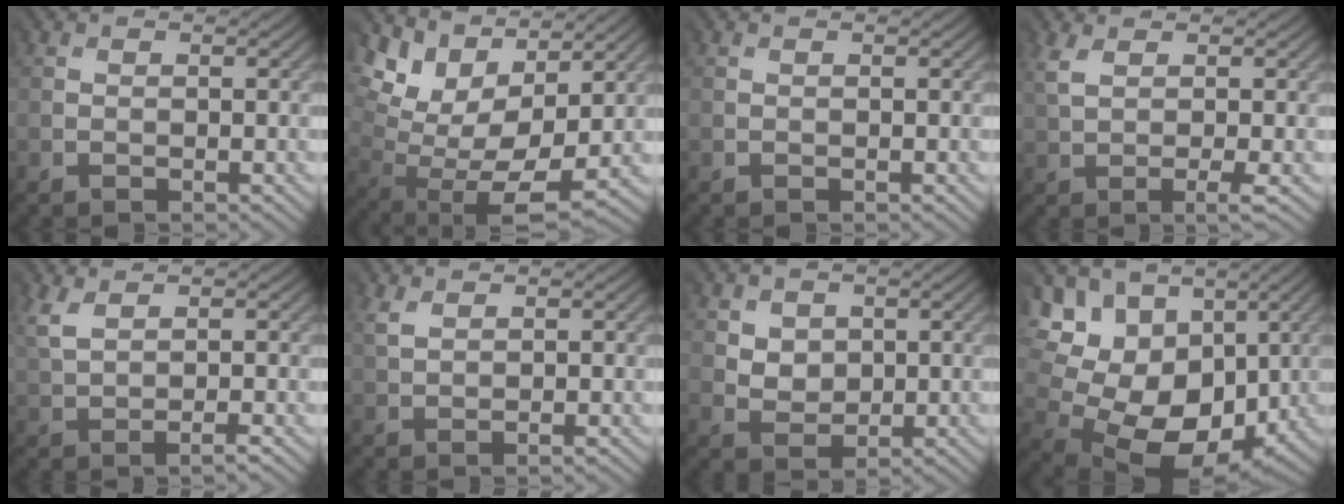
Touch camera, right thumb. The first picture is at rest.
{"total": 9.3, "force": [5.1, 4.7, 6.3], "torque": [-0.140, -0.003, 0.103]}
{"total": 0.0}
{"total": 3.6, "force": [1.0, 0.8, 3.4], "torque": [-0.076, 0.000, 0.018]}
{"total": 3.4, "force": [1.9, 0.9, 2.7], "torque": [-0.069, 0.004, 0.038]}
{"total": 2.4, "force": [1.8, 0.6, 1.4], "torque": [-0.040, 0.004, 0.039]}
{"total": 3.1, "force": [1.8, 2.6, 0.3], "torque": [-0.027, -0.002, 0.030]}
{"total": 16.2, "force": [3.0, 12.1, 10.4], "torque": [-0.199, -0.010, 0.080]}